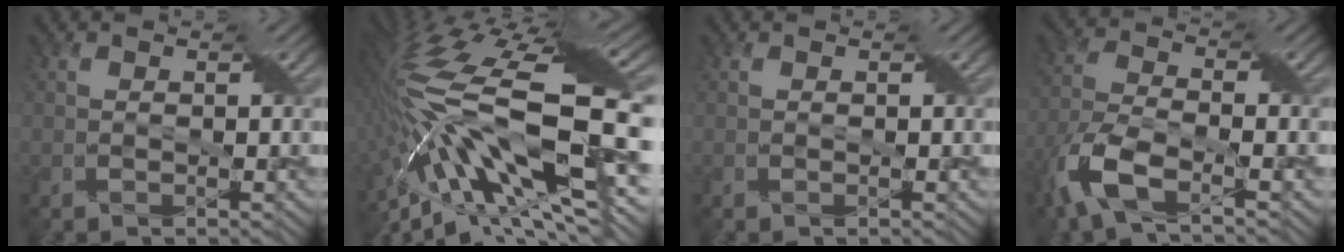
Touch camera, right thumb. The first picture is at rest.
{"total": 20.0, "force": [-3.9, 7.8, 18.0], "torque": [-0.350, -0.018, -0.078]}
{"total": 0.0}
{"total": 8.6, "force": [-4.9, 2.9, 6.5], "torque": [-0.157, -0.011, -0.108]}